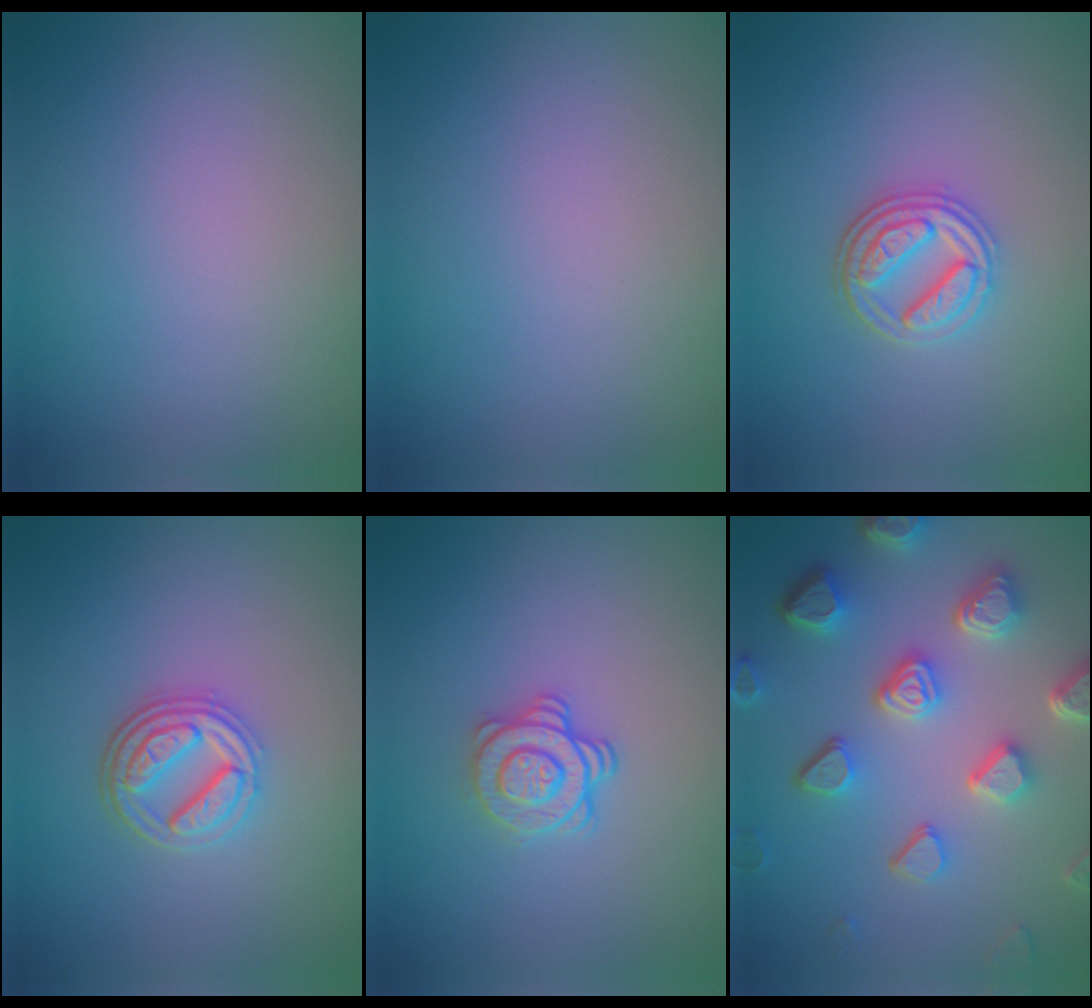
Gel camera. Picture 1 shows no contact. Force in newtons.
{"total": 0.0}
{"total": 3.6, "press": 3.1, "slide": 1.8}
{"total": 4.0, "press": 3.3, "slide": 2.3}
{"total": 2.9, "press": 2.5, "slide": 1.4}
{"total": 6.9, "press": 5.4, "slide": 4.3}